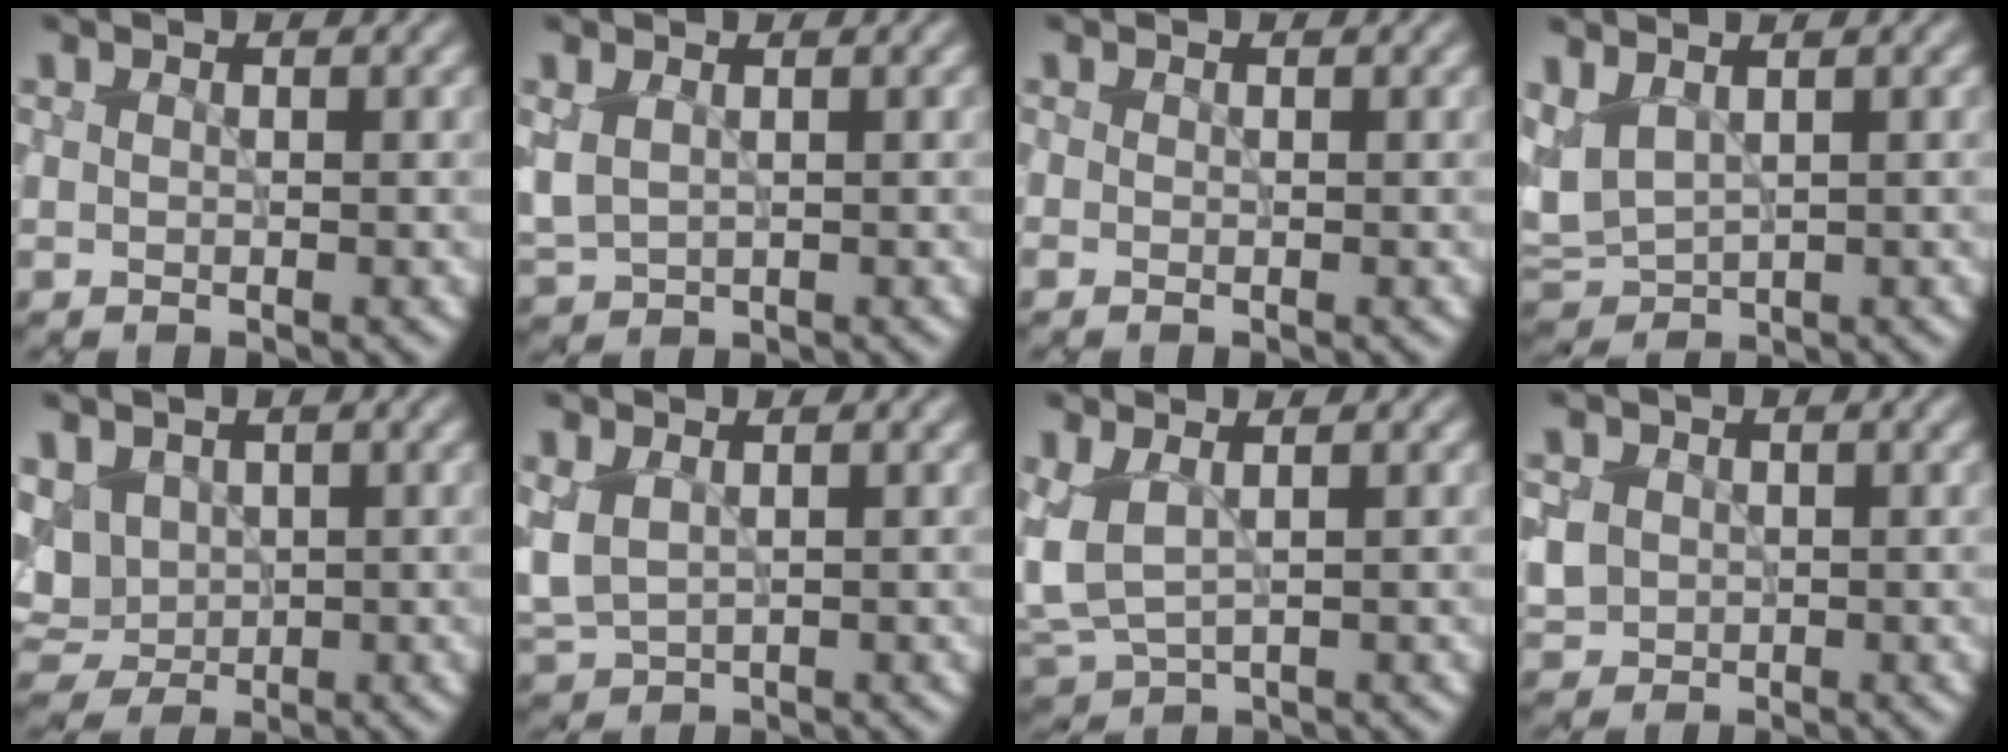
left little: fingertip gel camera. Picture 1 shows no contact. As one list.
[{"total": 2.1, "force": [0.7, 1.3, 1.5], "torque": [-0.042, -0.002, 0.018]}, {"total": 0.0}, {"total": 3.3, "force": [1.1, 1.9, 2.5], "torque": [-0.066, 0.003, 0.027]}, {"total": 5.0, "force": [1.3, 3.9, 2.8], "torque": [-0.075, -0.002, 0.032]}, {"total": 2.4, "force": [0.8, 1.4, 1.8], "torque": [-0.051, -0.003, 0.020]}, {"total": 3.3, "force": [1.0, 1.6, 2.7], "torque": [-0.071, -0.006, 0.020]}, {"total": 2.8, "force": [0.3, 2.5, 1.2], "torque": [-0.034, 0.000, 0.010]}]